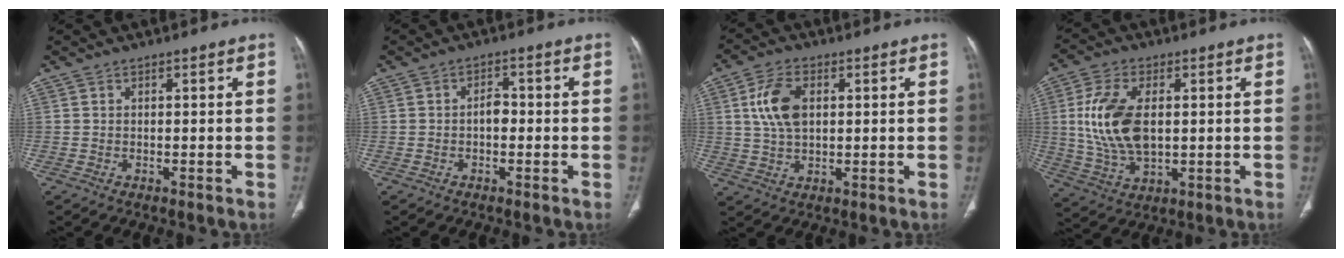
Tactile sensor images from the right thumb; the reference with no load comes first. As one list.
[{"total": 2.6, "force": [-0.5, 1.7, 1.9], "torque": [-0.018, 0.010, -0.012]}, {"total": 8.3, "force": [1.9, 4.9, 6.4], "torque": [-0.125, 0.001, 0.039]}, {"total": 13.8, "force": [1.5, 7.7, 11.3], "torque": [-0.226, -0.005, 0.034]}]